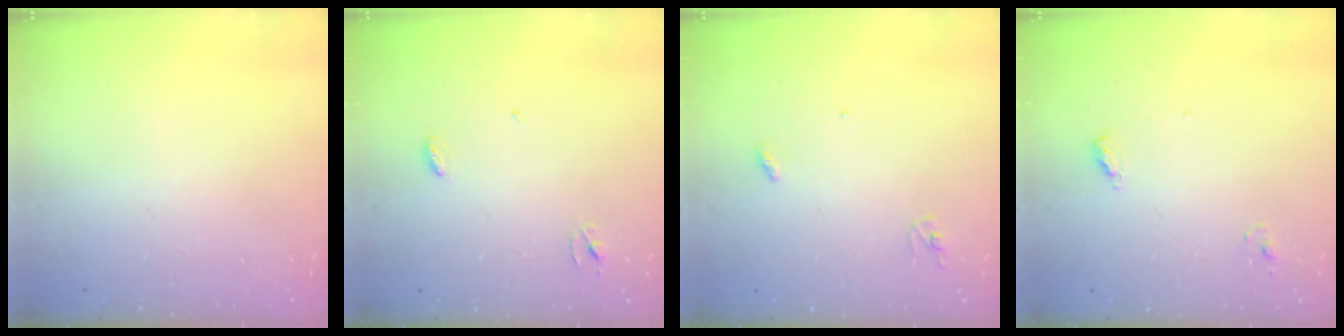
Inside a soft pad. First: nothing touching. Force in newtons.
{"total": 3.2, "press": 3.2, "slide": 0.3}
{"total": 2.9, "press": 2.9, "slide": 0.2}
{"total": 5.9, "press": 5.9, "slide": 0.3}